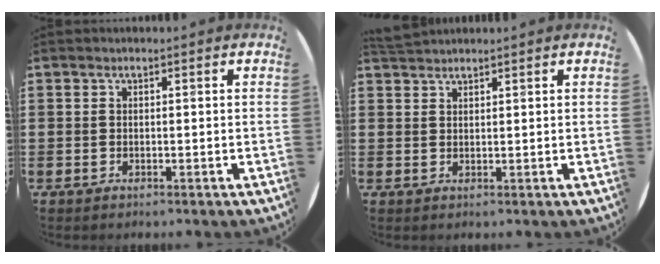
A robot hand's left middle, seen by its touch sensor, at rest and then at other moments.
{"total": 1.5, "force": [1.5, 0.1, 0.0], "torque": [-0.002, 0.002, 0.030]}